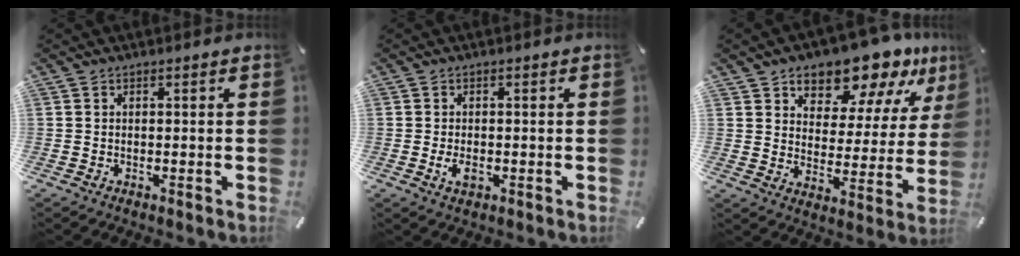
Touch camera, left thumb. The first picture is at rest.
{"total": 2.8, "force": [-0.6, 1.6, 2.2], "torque": [-0.055, -0.004, -0.014]}
{"total": 13.1, "force": [11.1, 5.7, 3.8], "torque": [-0.070, -0.095, 0.194]}